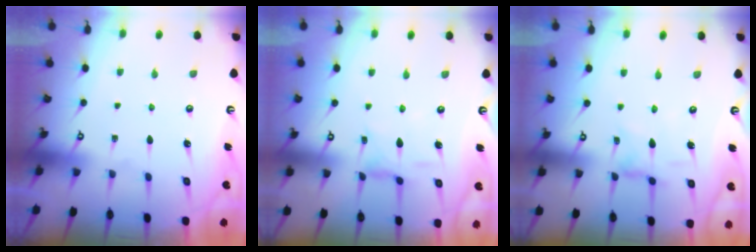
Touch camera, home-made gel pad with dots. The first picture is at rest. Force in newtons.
{"total": 4.0, "press": 4.0, "slide": 0.4}
{"total": 1.2, "press": 1.2, "slide": 0.3}